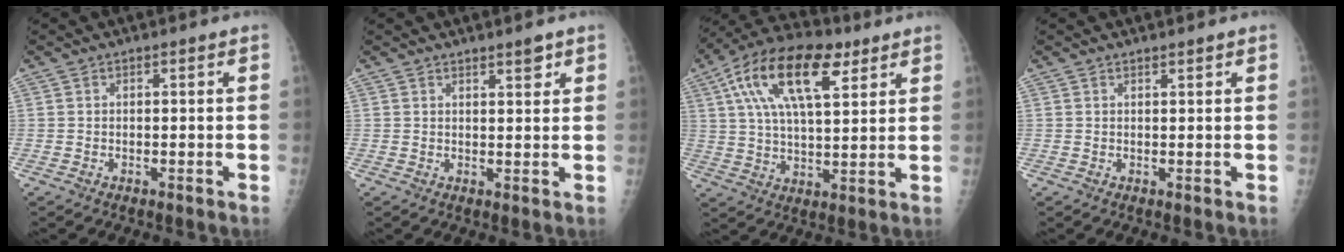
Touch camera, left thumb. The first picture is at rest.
{"total": 2.4, "force": [1.7, 0.7, 1.5], "torque": [-0.015, -0.012, 0.026]}
{"total": 18.5, "force": [8.2, 8.3, 14.3], "torque": [-0.245, 0.001, 0.139]}
{"total": 0.7, "force": [0.6, 0.1, 0.3], "torque": [-0.005, -0.005, 0.011]}